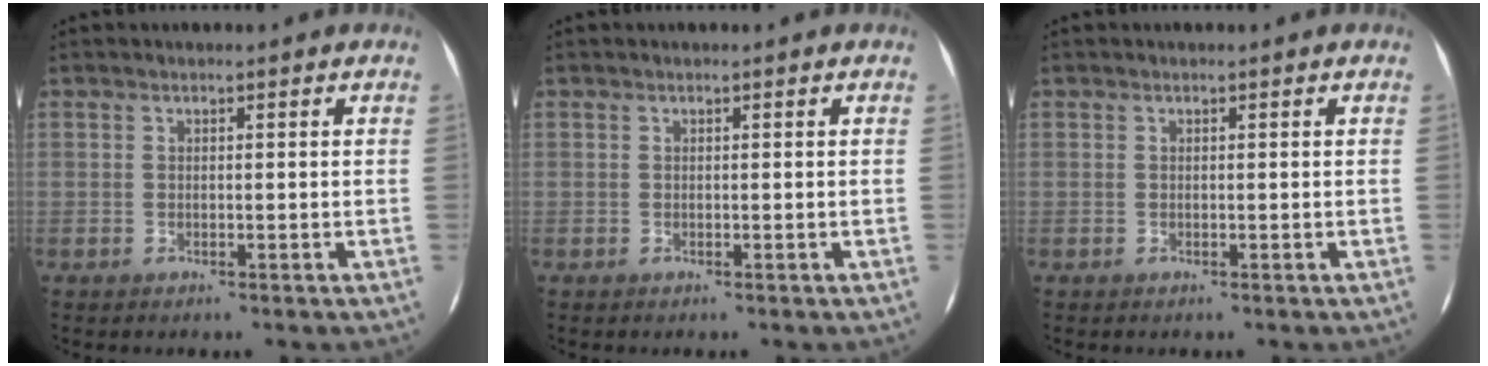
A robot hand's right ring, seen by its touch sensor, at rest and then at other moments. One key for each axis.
{"total": 0.0}
{"total": 0.0}